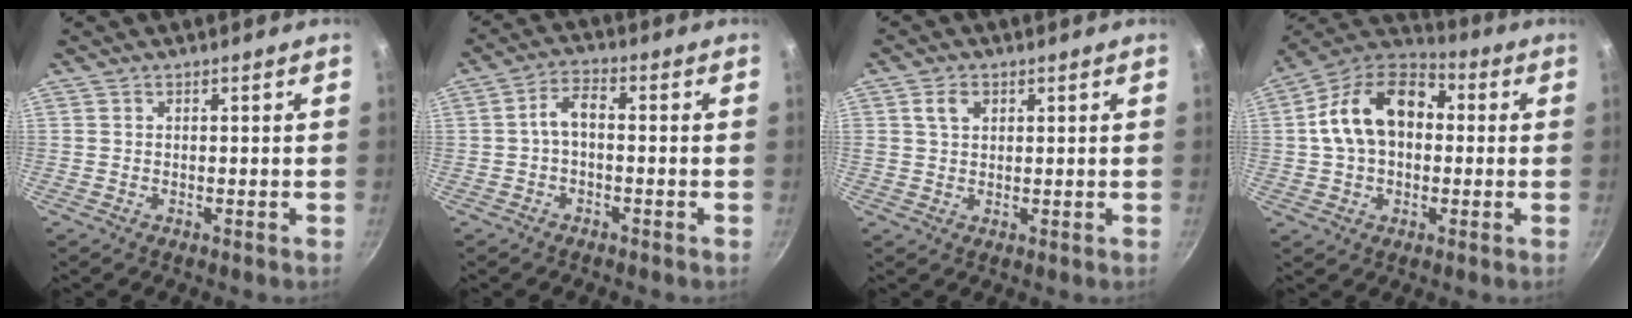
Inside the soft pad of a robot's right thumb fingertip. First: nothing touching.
{"total": 4.3, "force": [-0.9, 2.2, 3.5], "torque": [-0.067, 0.027, -0.022]}
{"total": 3.4, "force": [1.3, 2.3, 2.1], "torque": [-0.029, 0.002, 0.022]}
{"total": 16.5, "force": [1.6, 11.4, 11.8], "torque": [-0.173, 0.038, 0.008]}